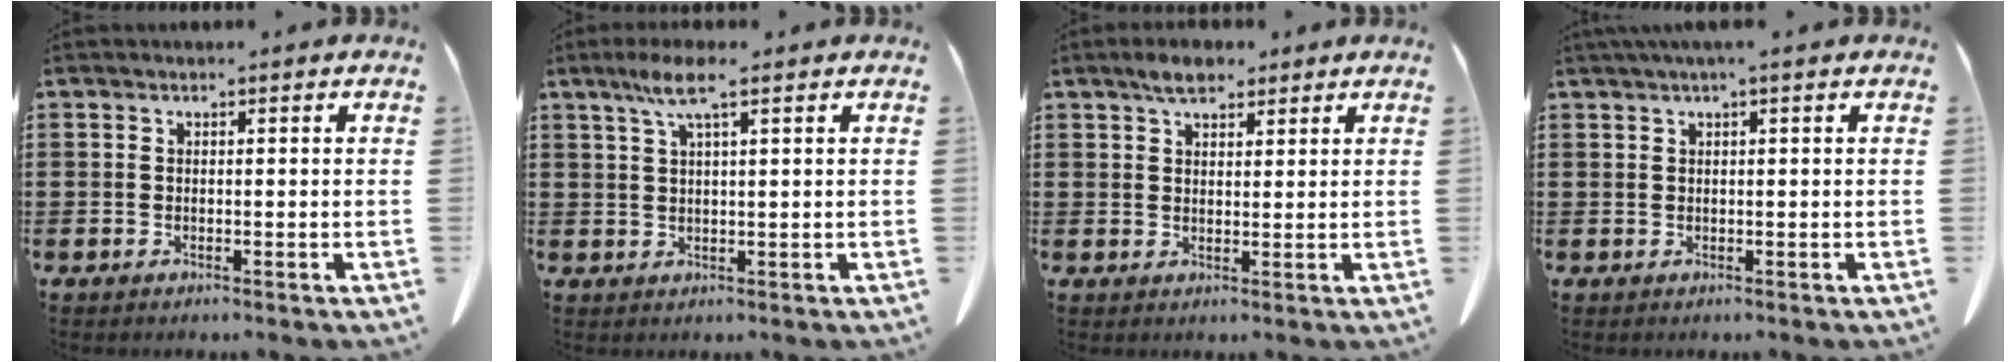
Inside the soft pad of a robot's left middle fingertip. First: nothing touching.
{"total": 5.2, "force": [2.8, 0.6, 4.4], "torque": [-0.091, 0.005, 0.047]}
{"total": 3.7, "force": [2.8, 1.5, 2.0], "torque": [-0.036, 0.004, 0.050]}
{"total": 1.3, "force": [0.6, 0.0, 1.2], "torque": [-0.024, -0.001, 0.011]}